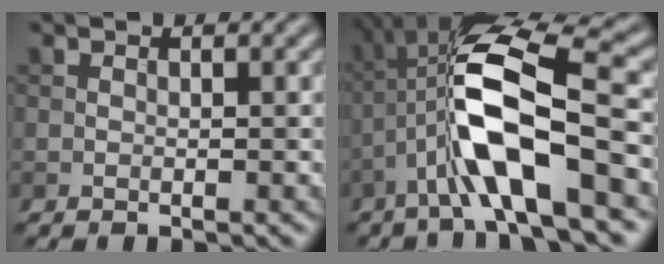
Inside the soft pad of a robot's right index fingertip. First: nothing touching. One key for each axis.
{"total": 10.1, "fx": -2.7, "fy": 2.8, "fz": 9.4, "tx": -0.185, "ty": 0.014, "tz": -0.056}